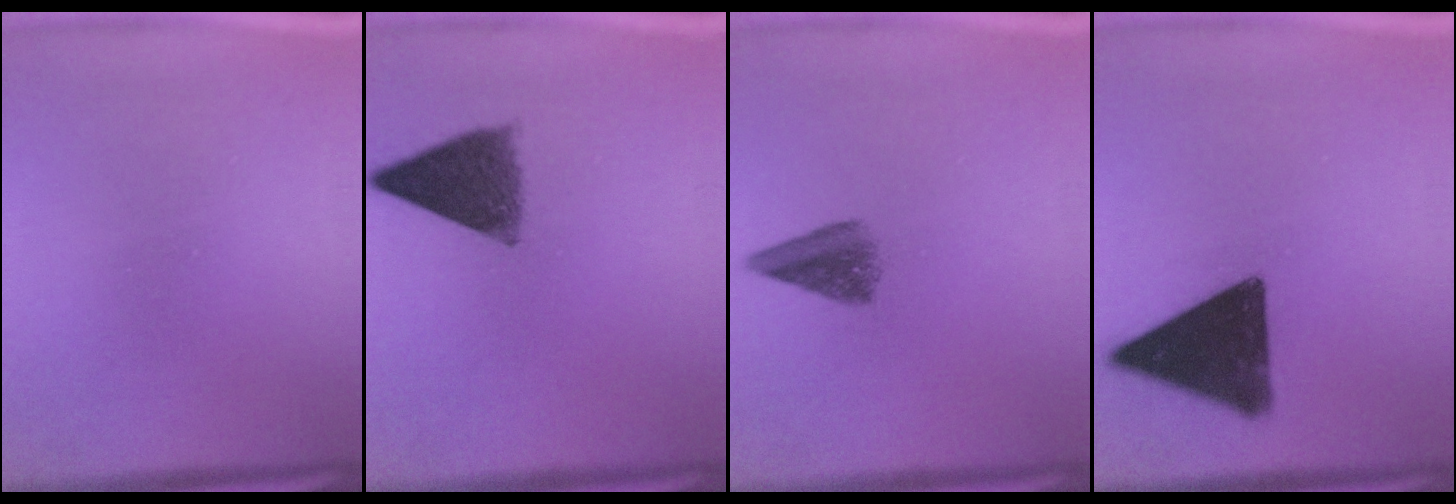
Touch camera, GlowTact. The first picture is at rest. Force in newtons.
{"total": 8.5}
{"total": 4.2}
{"total": 15.9}